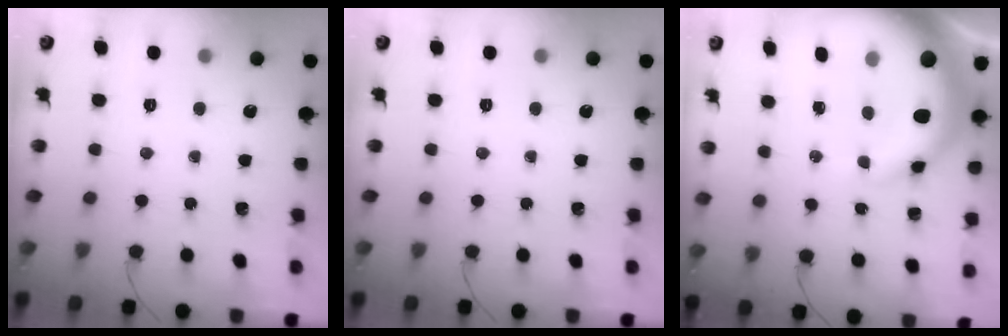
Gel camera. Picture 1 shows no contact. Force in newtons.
{"total": 0.0}
{"total": 15.2, "press": 14.9, "slide": 2.8}